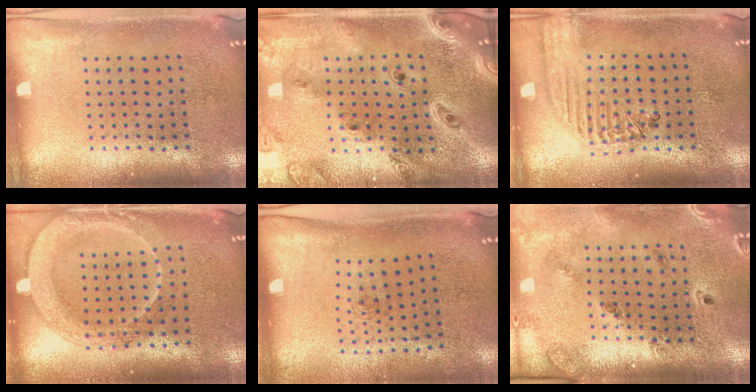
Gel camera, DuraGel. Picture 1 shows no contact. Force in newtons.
{"total": 2.5, "press": 2.2, "slide": 1.1}
{"total": 1.8, "press": 1.7, "slide": 0.7}
{"total": 2.0, "press": 1.9, "slide": 0.8}
{"total": 0.6, "press": 0.2, "slide": 0.5}
{"total": 1.4, "press": 1.3, "slide": 0.2}